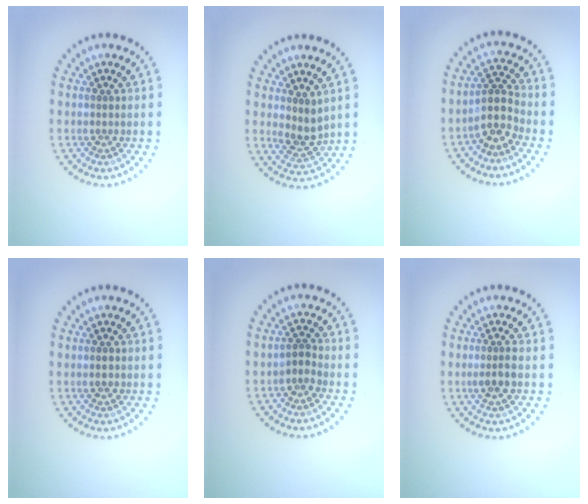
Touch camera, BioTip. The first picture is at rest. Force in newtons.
{"total": 2.4, "press": 2.0, "slide": 1.3}
{"total": 2.9, "press": 2.3, "slide": 1.8}
{"total": 1.1, "press": 1.1, "slide": 0.2}
{"total": 1.1, "press": 0.8, "slide": 0.7}
{"total": 1.7, "press": 1.5, "slide": 0.8}